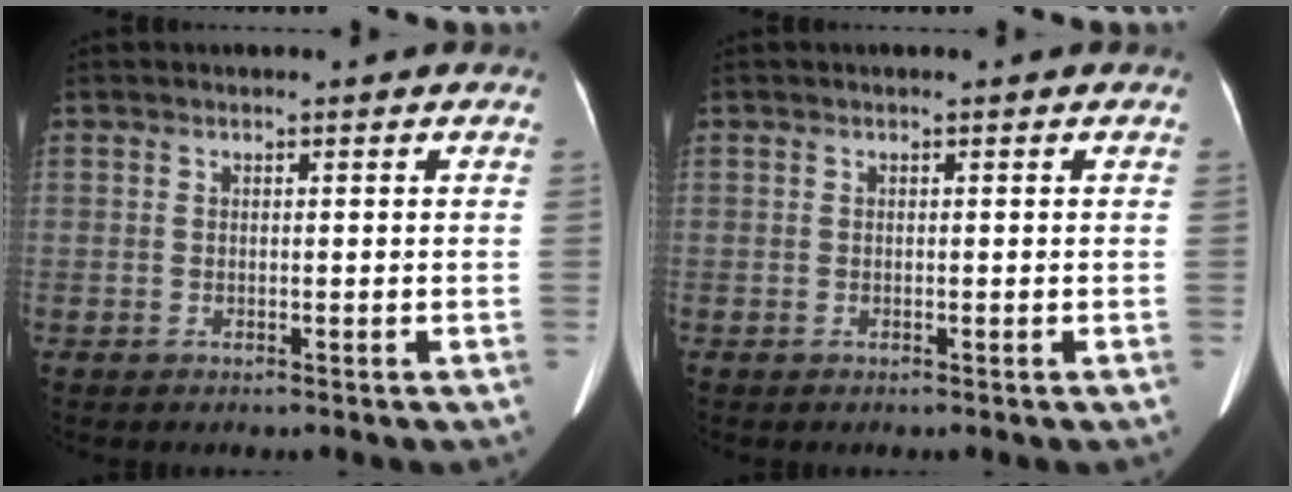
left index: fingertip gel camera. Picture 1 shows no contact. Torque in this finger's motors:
{"motor_torque": [-0.23, -0.06, -0.01, 0.00]}